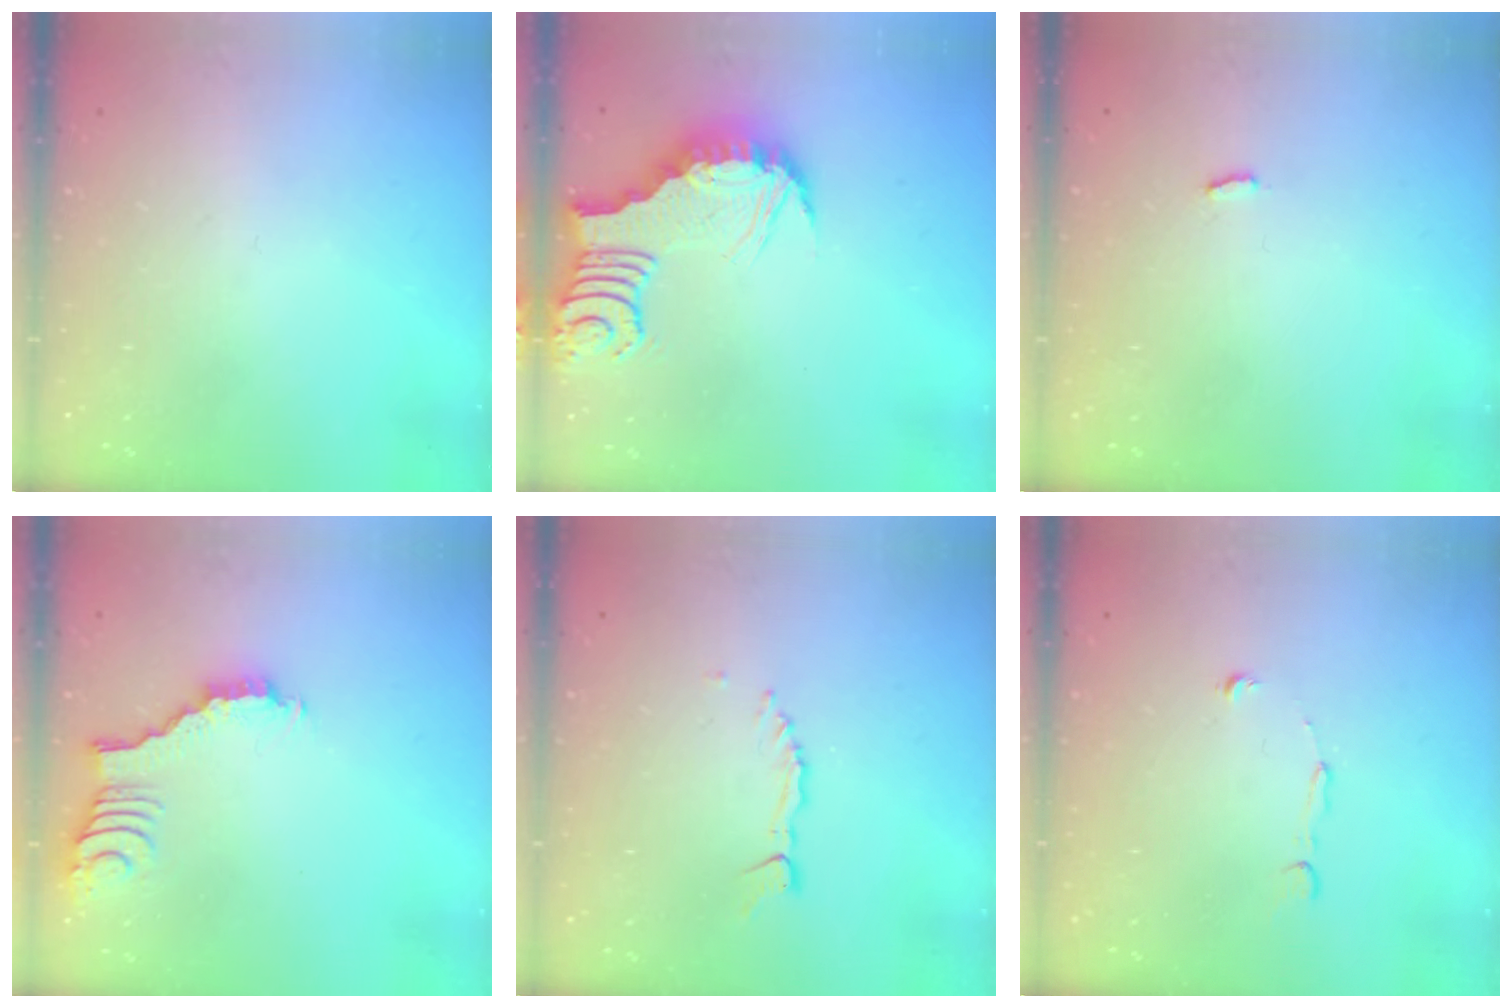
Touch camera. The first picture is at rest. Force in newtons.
{"total": 3.9, "press": 3.9, "slide": 0.4}
{"total": 2.2, "press": 2.2, "slide": 0.2}
{"total": 2.5, "press": 2.4, "slide": 0.4}
{"total": 1.3, "press": 1.3, "slide": 0.1}
{"total": 4.3, "press": 4.3, "slide": 0.2}